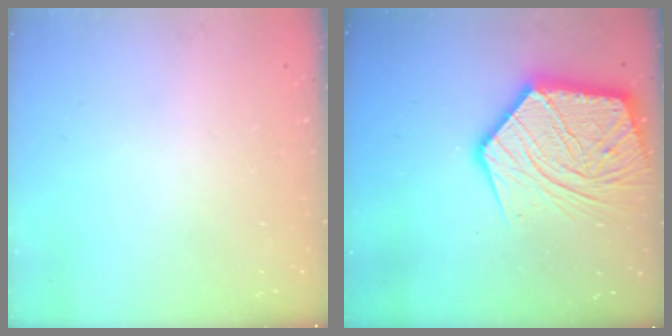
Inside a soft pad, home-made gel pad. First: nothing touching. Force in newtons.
{"total": 21.3, "press": 21.2, "slide": 2.2}